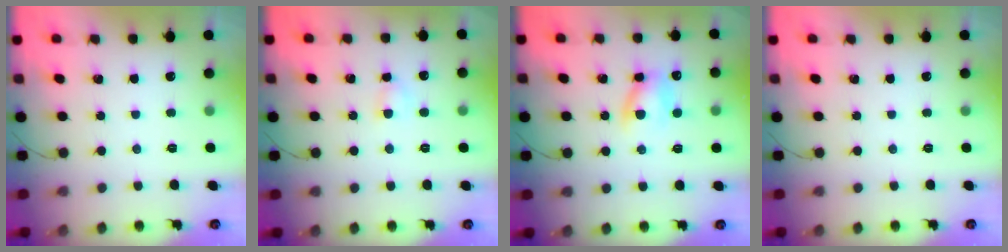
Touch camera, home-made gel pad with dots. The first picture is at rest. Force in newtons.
{"total": 3.2, "press": 3.0, "slide": 1.2}
{"total": 7.7, "press": 7.5, "slide": 1.6}
{"total": 0.0}